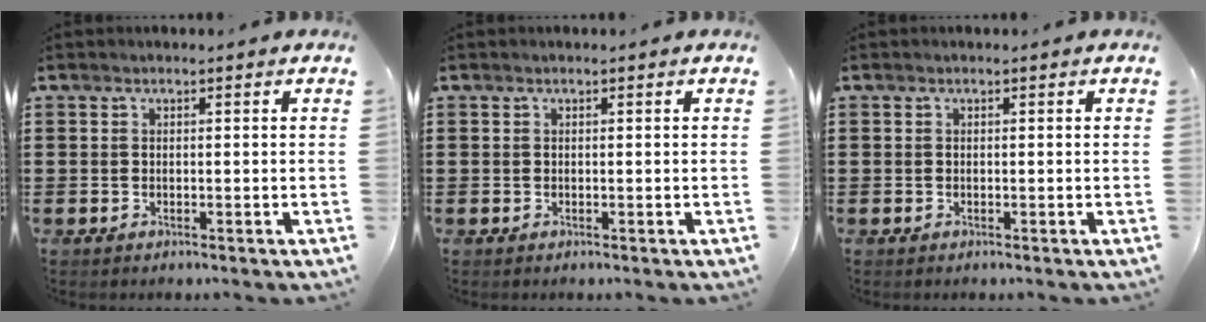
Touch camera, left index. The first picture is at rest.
{"total": 0.0}
{"total": 0.0}